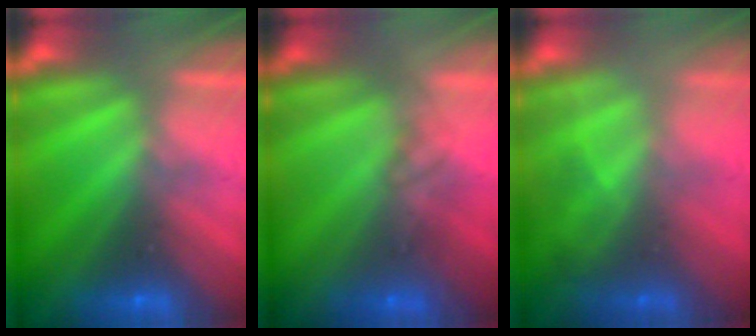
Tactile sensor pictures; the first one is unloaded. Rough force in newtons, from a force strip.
{"total": 1.7}
{"total": 2.4}